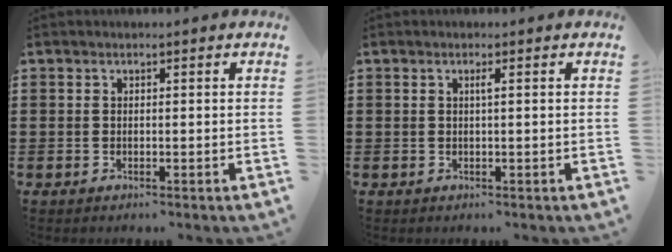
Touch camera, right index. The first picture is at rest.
{"total": 0.7, "force": [0.1, -0.2, 0.7], "torque": [-0.012, -0.004, 0.002]}